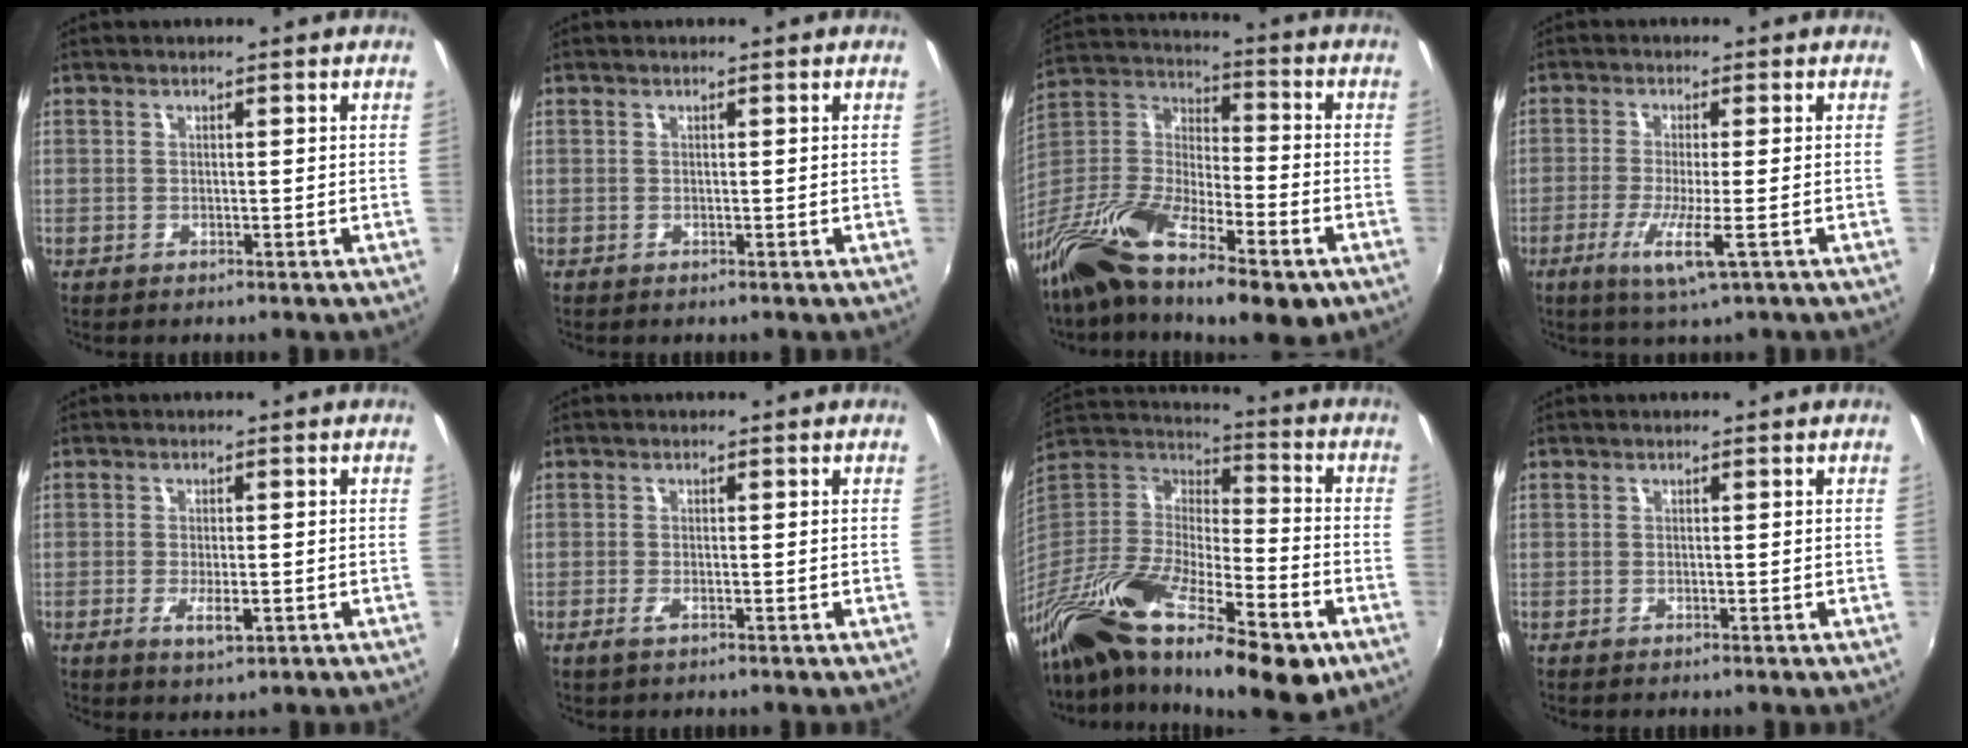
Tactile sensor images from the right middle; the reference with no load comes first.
{"total": 0.0}
{"total": 22.7, "force": [-14.0, 8.1, 16.0], "torque": [-0.308, -0.026, -0.252]}
{"total": 6.2, "force": [-3.0, 0.1, 5.4], "torque": [-0.118, -0.018, -0.057]}
{"total": 3.8, "force": [-1.5, 1.4, 3.2], "torque": [-0.063, -0.010, -0.024]}
{"total": 1.5, "force": [-1.0, 0.4, 1.1], "torque": [-0.025, -0.004, -0.019]}
{"total": 30.4, "force": [-18.3, 10.4, 21.9], "torque": [-0.394, -0.037, -0.312]}
{"total": 0.0}